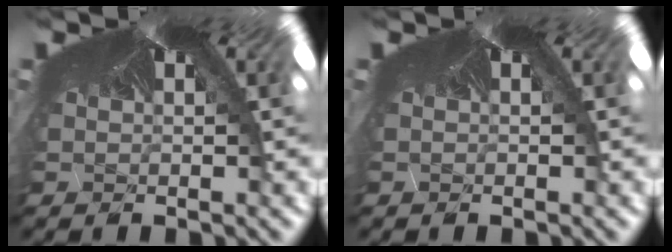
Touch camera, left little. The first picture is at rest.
{"total": 0.0}